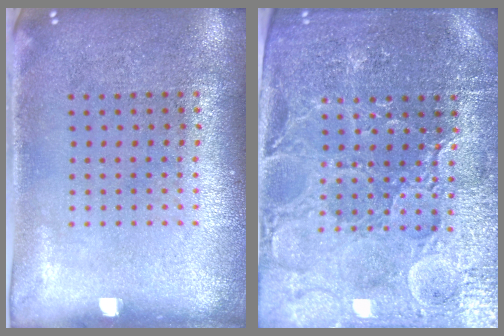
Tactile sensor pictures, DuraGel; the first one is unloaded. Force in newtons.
{"total": 4.2, "press": 4.1, "slide": 1.2}